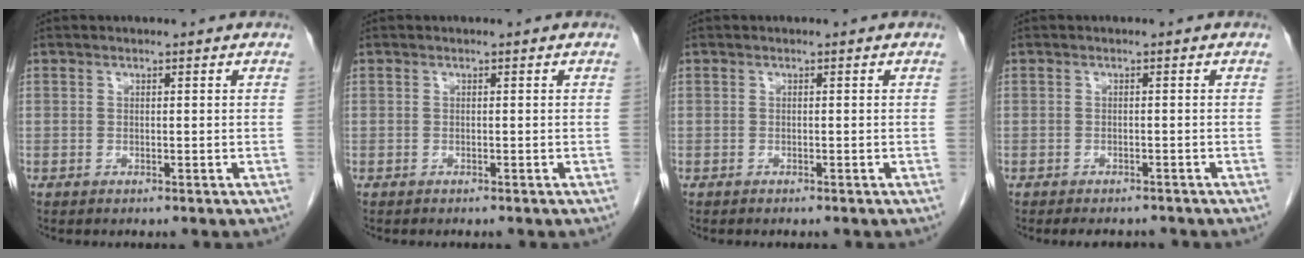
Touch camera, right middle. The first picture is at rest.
{"total": 0.0}
{"total": 0.0}
{"total": 4.2, "force": [-3.7, 1.5, 1.3], "torque": [-0.015, -0.004, -0.047]}